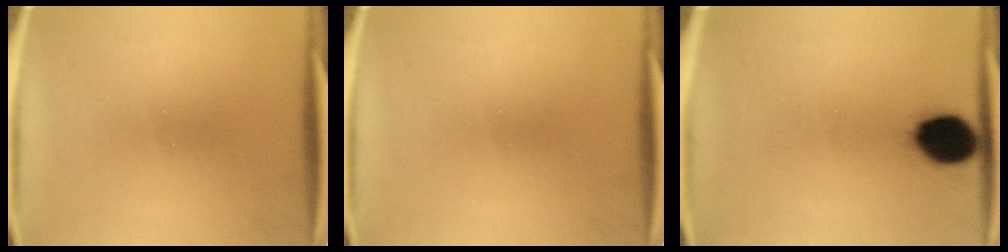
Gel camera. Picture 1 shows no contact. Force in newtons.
{"total": 0.0}
{"total": 11.2}